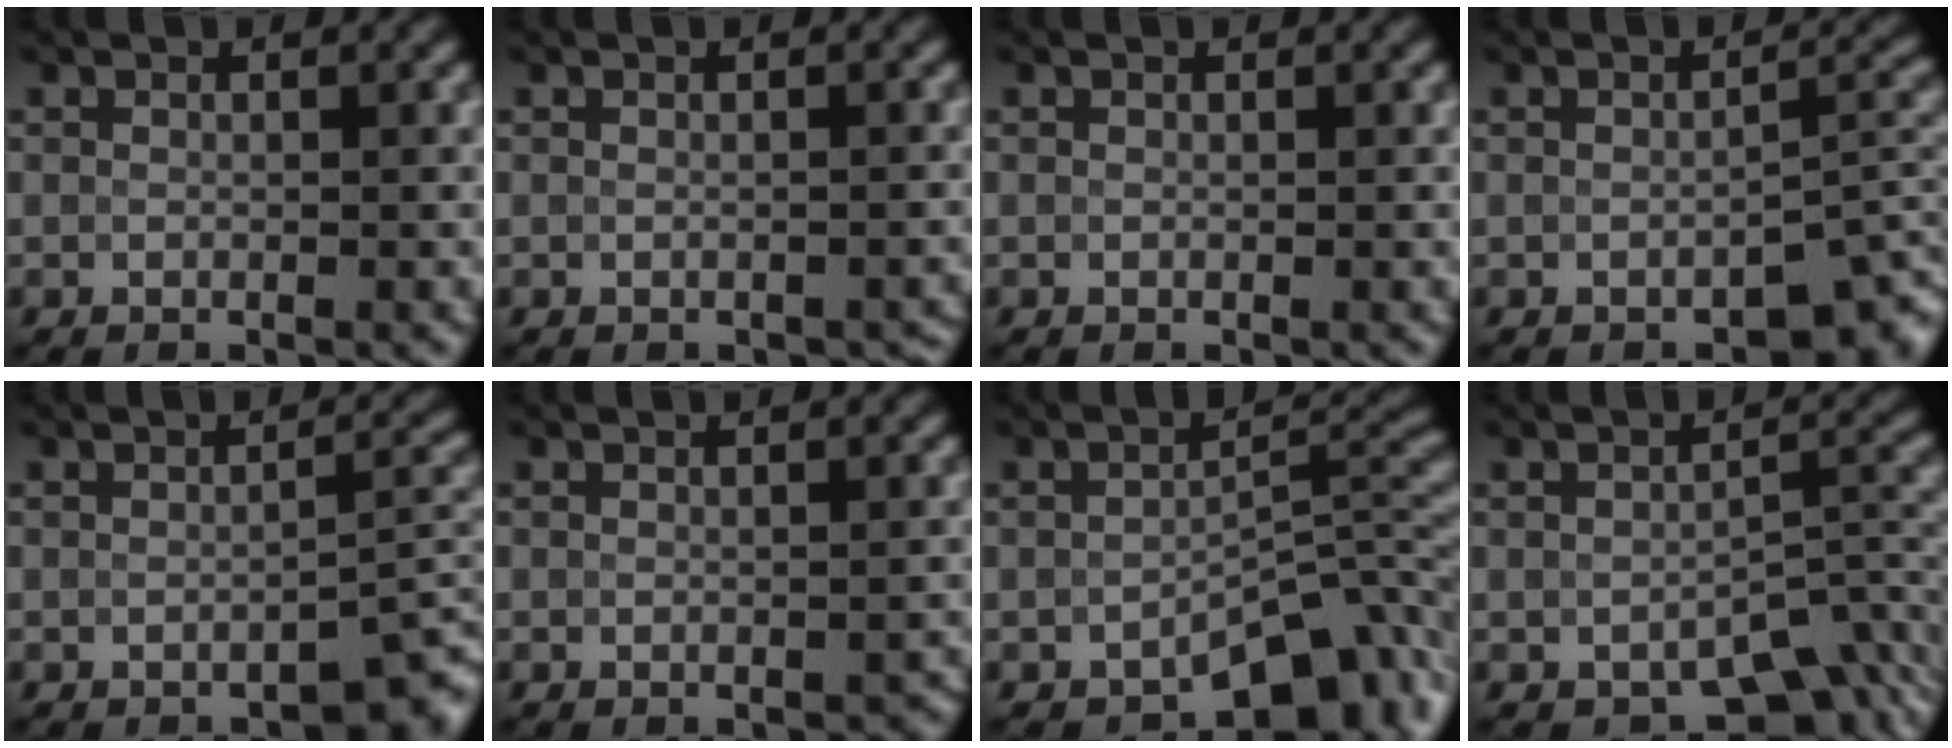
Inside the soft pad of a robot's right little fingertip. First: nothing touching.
{"total": 1.5, "force": [-1.0, 1.0, 0.6], "torque": [0.001, -0.001, -0.007]}
{"total": 0.0}
{"total": 4.2, "force": [-2.5, 2.0, 2.7], "torque": [-0.019, 0.003, -0.037]}
{"total": 3.4, "force": [-2.3, 1.4, 2.0], "torque": [-0.012, 0.004, -0.033]}
{"total": 1.3, "force": [-0.7, 0.9, 0.7], "torque": [-0.005, -0.001, -0.007]}
{"total": 8.4, "force": [-5.6, 4.0, 4.9], "torque": [-0.037, -0.007, -0.091]}
{"total": 6.9, "force": [-4.8, 3.3, 3.8], "torque": [-0.025, -0.013, -0.069]}